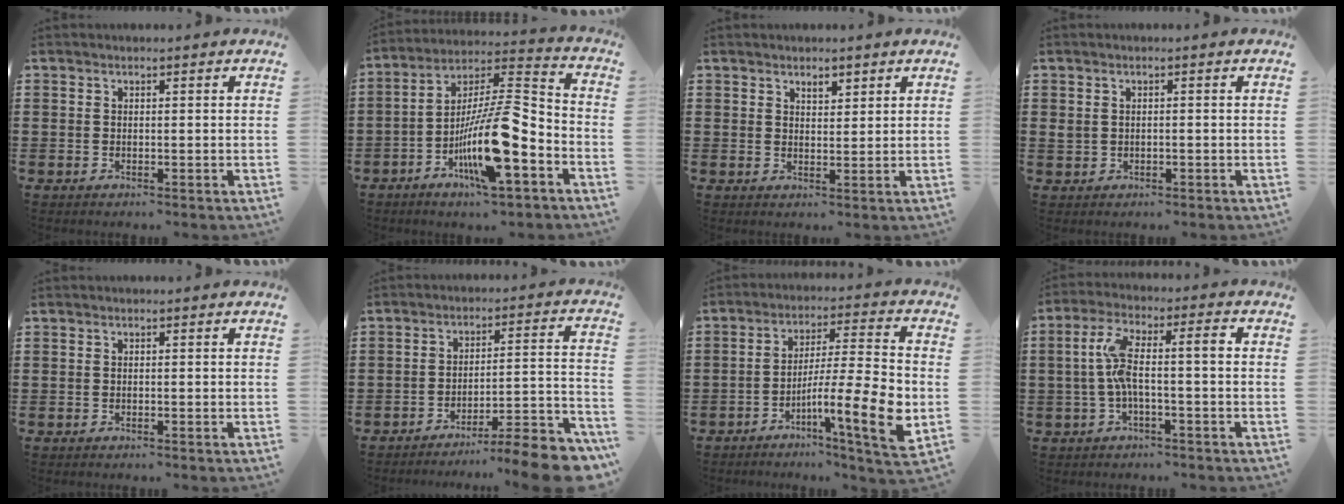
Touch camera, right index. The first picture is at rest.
{"total": 14.5, "force": [-5.9, 3.0, 12.9], "torque": [-0.262, -0.013, -0.113]}
{"total": 1.9, "force": [1.6, 0.8, 0.7], "torque": [-0.009, 0.000, 0.027]}
{"total": 0.9, "force": [0.2, 0.7, 0.6], "torque": [-0.014, 0.005, 0.002]}
{"total": 0.0}
{"total": 7.7, "force": [-6.9, 0.0, 3.5], "torque": [-0.044, -0.002, -0.133]}
{"total": 12.7, "force": [-4.3, 1.6, 11.8], "torque": [-0.198, -0.008, -0.075]}
{"total": 7.4, "force": [-0.5, 1.6, 7.2], "torque": [-0.151, 0.001, -0.019]}